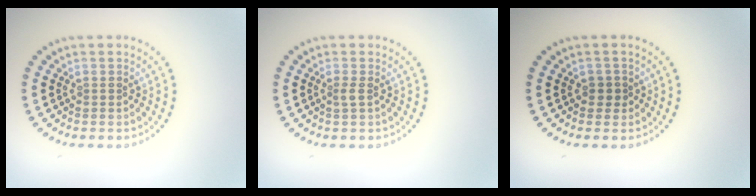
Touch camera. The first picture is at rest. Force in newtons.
{"total": 0.9, "press": 0.6, "slide": 0.6}
{"total": 1.2, "press": 0.9, "slide": 0.7}